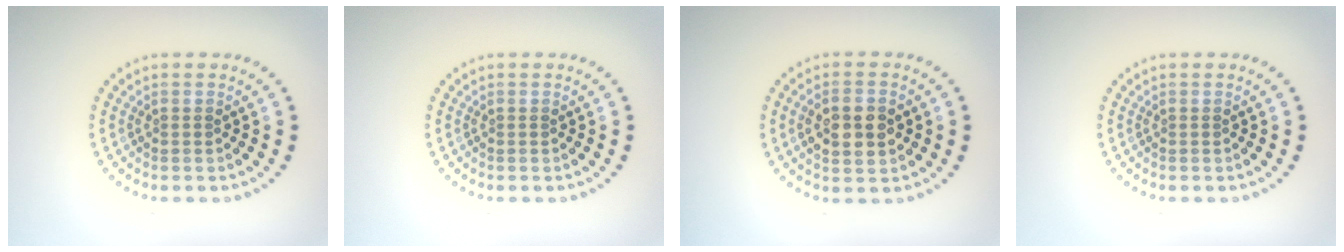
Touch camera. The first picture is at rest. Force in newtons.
{"total": 0.0}
{"total": 3.8, "press": 3.8, "slide": 0.3}
{"total": 0.0}